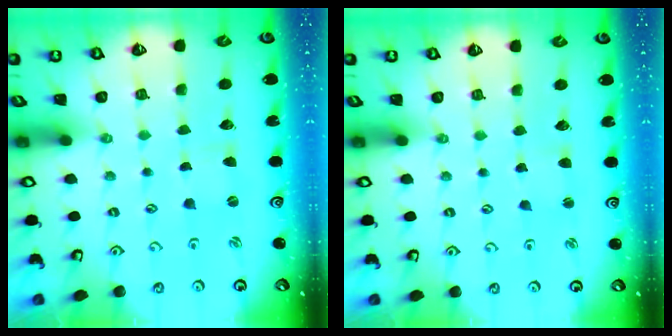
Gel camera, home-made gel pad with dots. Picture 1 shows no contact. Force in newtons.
{"total": 1.9, "press": 1.9, "slide": 0.2}